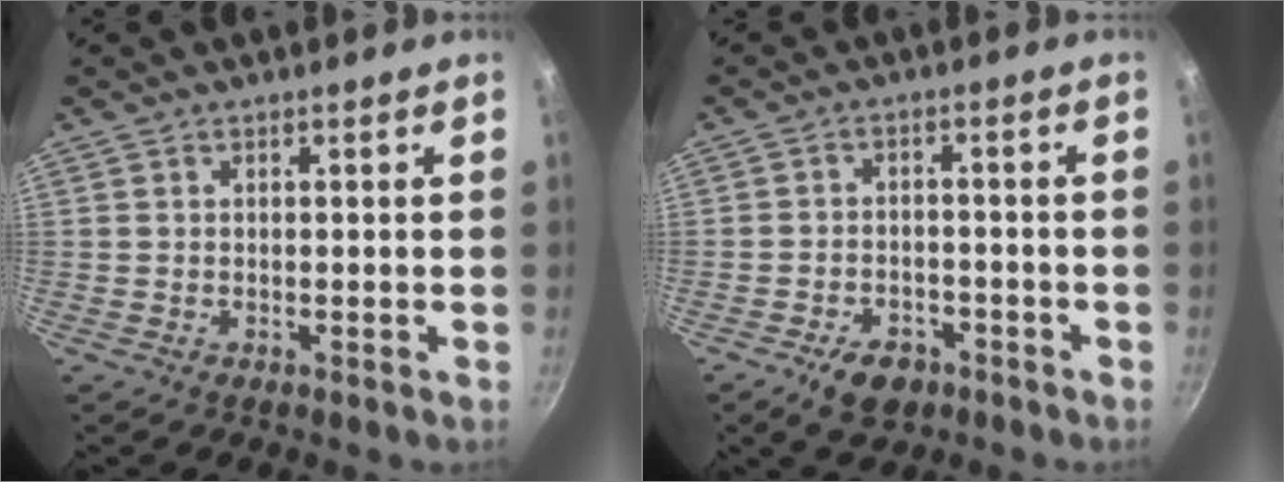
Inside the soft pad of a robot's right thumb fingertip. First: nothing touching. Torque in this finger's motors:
{"motor_torque": [0.02, 0.14, 0.32, 0.29, 0.11]}